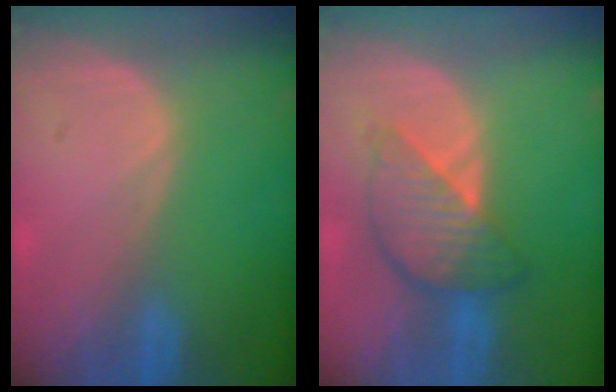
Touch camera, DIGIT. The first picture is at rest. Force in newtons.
{"total": 6.3, "press": 6.3, "slide": 0.2}